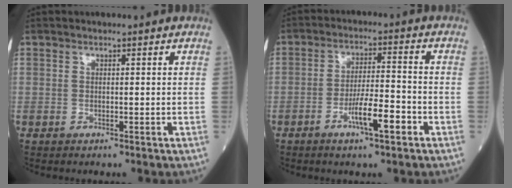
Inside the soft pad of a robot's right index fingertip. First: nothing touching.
{"total": 6.6, "force": [-3.1, 0.8, 5.7], "torque": [-0.102, 0.000, -0.052]}